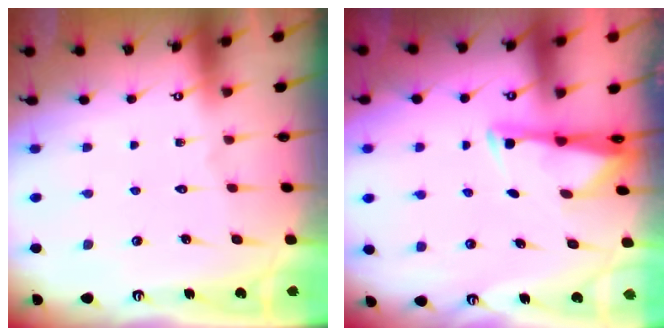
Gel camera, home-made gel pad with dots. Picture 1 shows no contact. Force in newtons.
{"total": 2.8, "press": 2.8, "slide": 0.4}